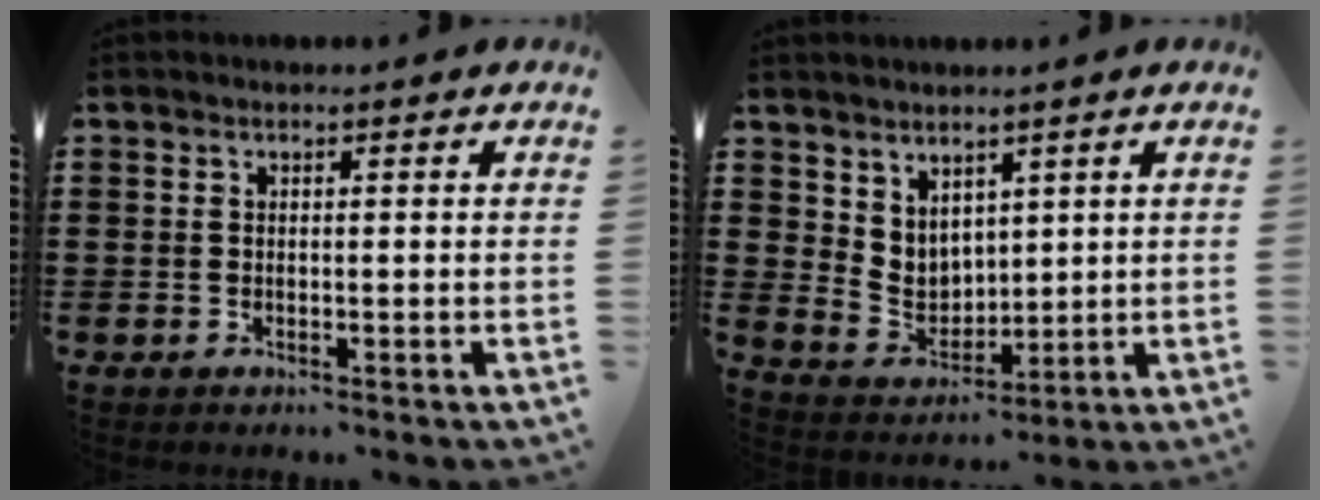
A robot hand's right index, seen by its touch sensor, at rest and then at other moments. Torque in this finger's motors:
{"motor_torque": [-0.20, 0.31, 0.01, -0.01]}